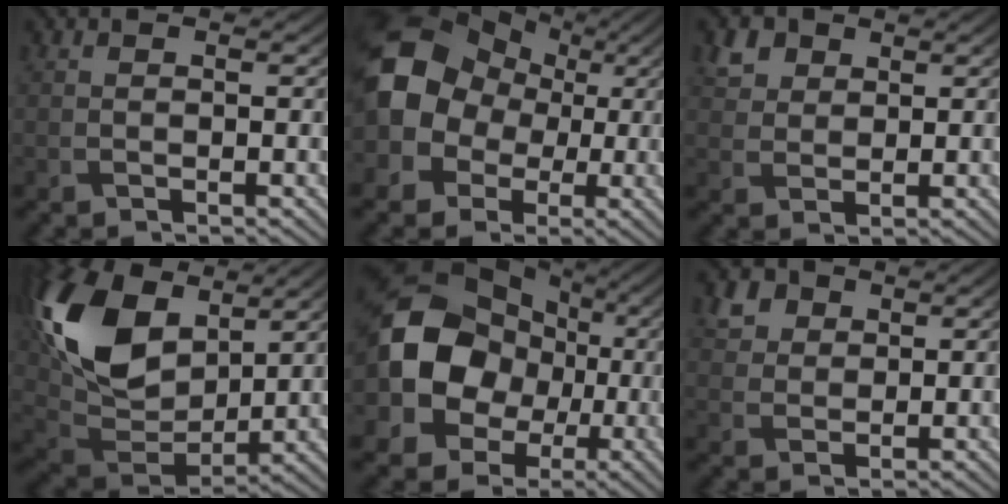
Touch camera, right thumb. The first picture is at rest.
{"total": 13.1, "force": [0.9, 11.0, 6.9], "torque": [-0.156, -0.016, 0.003]}
{"total": 3.6, "force": [1.8, 2.7, 1.5], "torque": [-0.045, -0.004, 0.039]}
{"total": 16.9, "force": [6.8, 10.4, 11.4], "torque": [-0.271, 0.028, 0.125]}
{"total": 14.1, "force": [-0.1, 11.7, 7.9], "torque": [-0.183, -0.011, -0.012]}
{"total": 3.9, "force": [2.0, 3.0, 1.6], "torque": [-0.050, -0.007, 0.045]}